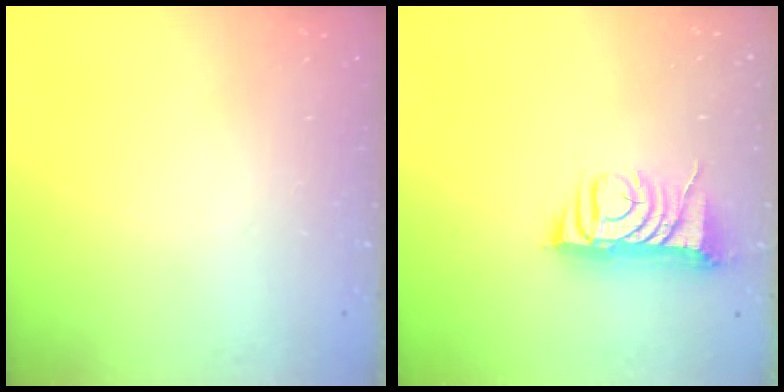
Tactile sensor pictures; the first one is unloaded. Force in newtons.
{"total": 7.6, "press": 7.6, "slide": 1.1}